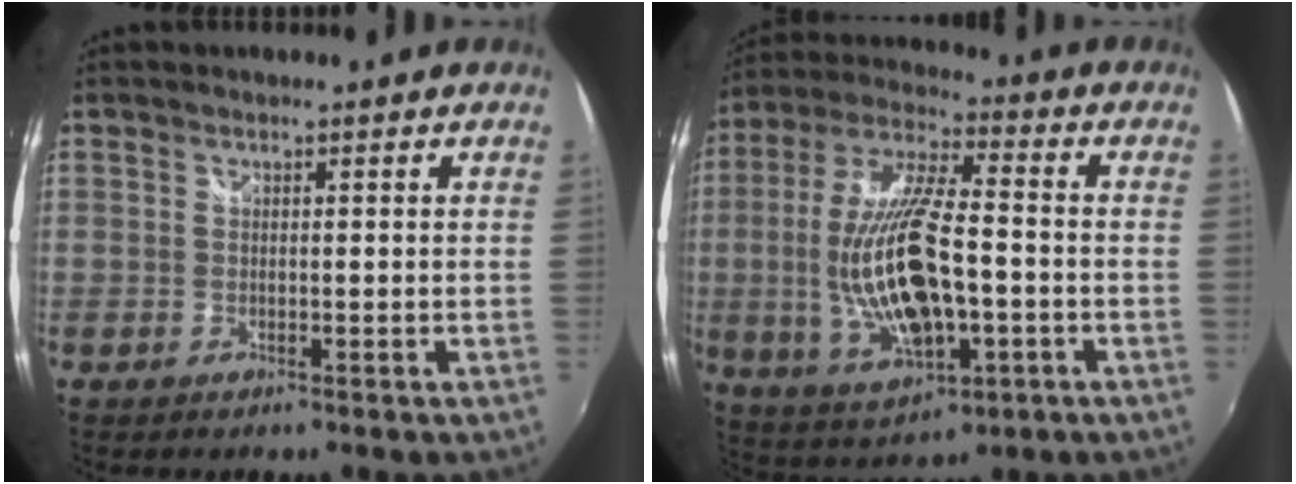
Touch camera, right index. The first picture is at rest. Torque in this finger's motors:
{"motor_torque": [2.14, 0.00, 1.05, 0.21]}